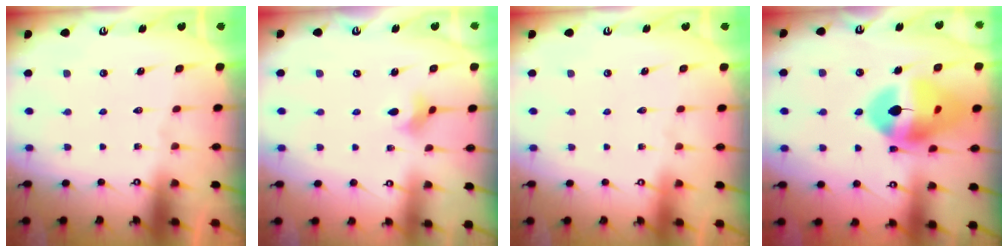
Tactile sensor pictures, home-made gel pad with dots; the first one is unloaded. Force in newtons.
{"total": 4.4, "press": 4.3, "slide": 0.8}
{"total": 0.0}
{"total": 16.7, "press": 16.6, "slide": 1.6}